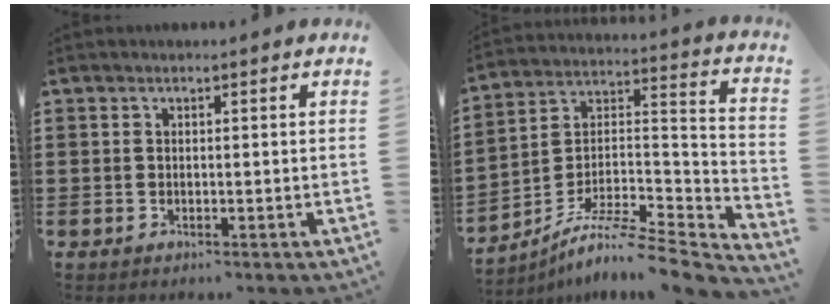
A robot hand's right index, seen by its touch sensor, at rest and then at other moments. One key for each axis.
{"total": 8.1, "fx": -6.7, "fy": 1.3, "fz": 4.4, "tx": -0.086, "ty": 0.001, "tz": -0.136}